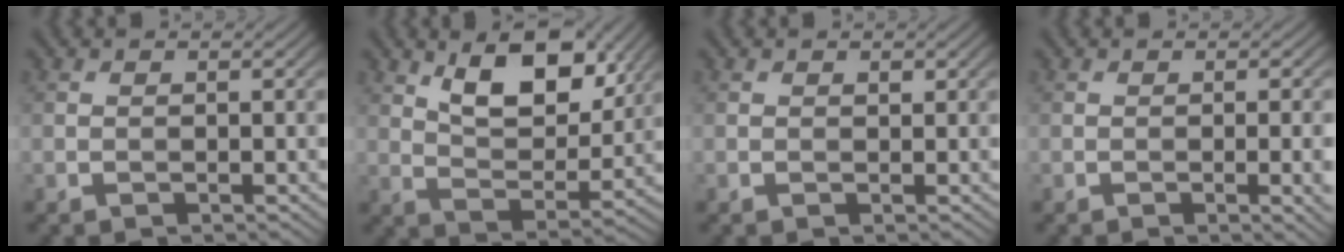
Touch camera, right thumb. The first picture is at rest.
{"total": 10.7, "force": [5.5, 5.1, 7.6], "torque": [-0.133, -0.007, 0.094]}
{"total": 0.7, "force": [0.5, 0.4, 0.4], "torque": [-0.005, -0.002, 0.007]}
{"total": 3.7, "force": [-0.5, 0.9, 3.6], "torque": [-0.050, -0.002, -0.006]}